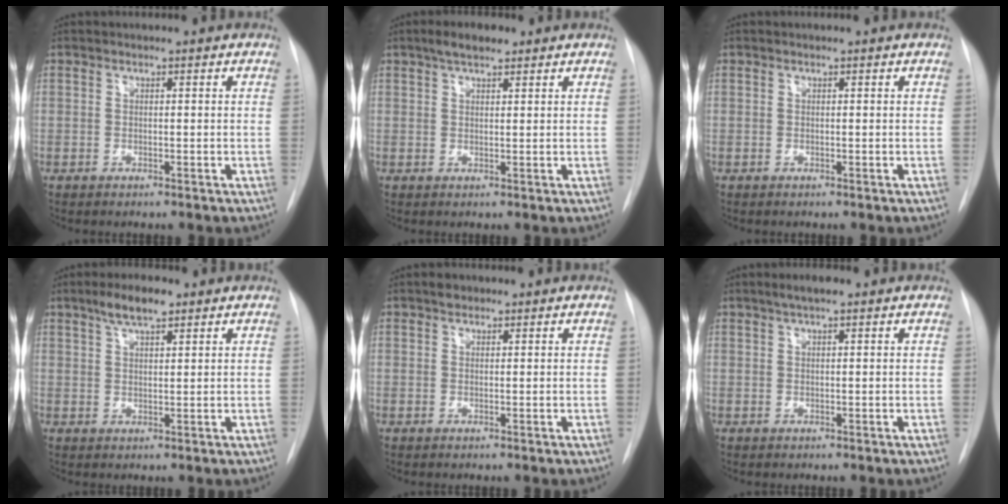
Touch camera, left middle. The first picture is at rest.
{"total": 3.8, "force": [2.6, 1.3, 2.4], "torque": [-0.046, 0.012, 0.043]}
{"total": 0.0}
{"total": 4.9, "force": [3.3, 1.3, 3.4], "torque": [-0.066, 0.011, 0.058]}
{"total": 1.2, "force": [0.9, 0.8, 0.4], "torque": [-0.008, 0.004, 0.012]}
{"total": 2.4, "force": [1.6, 0.6, 1.7], "torque": [-0.033, 0.012, 0.025]}